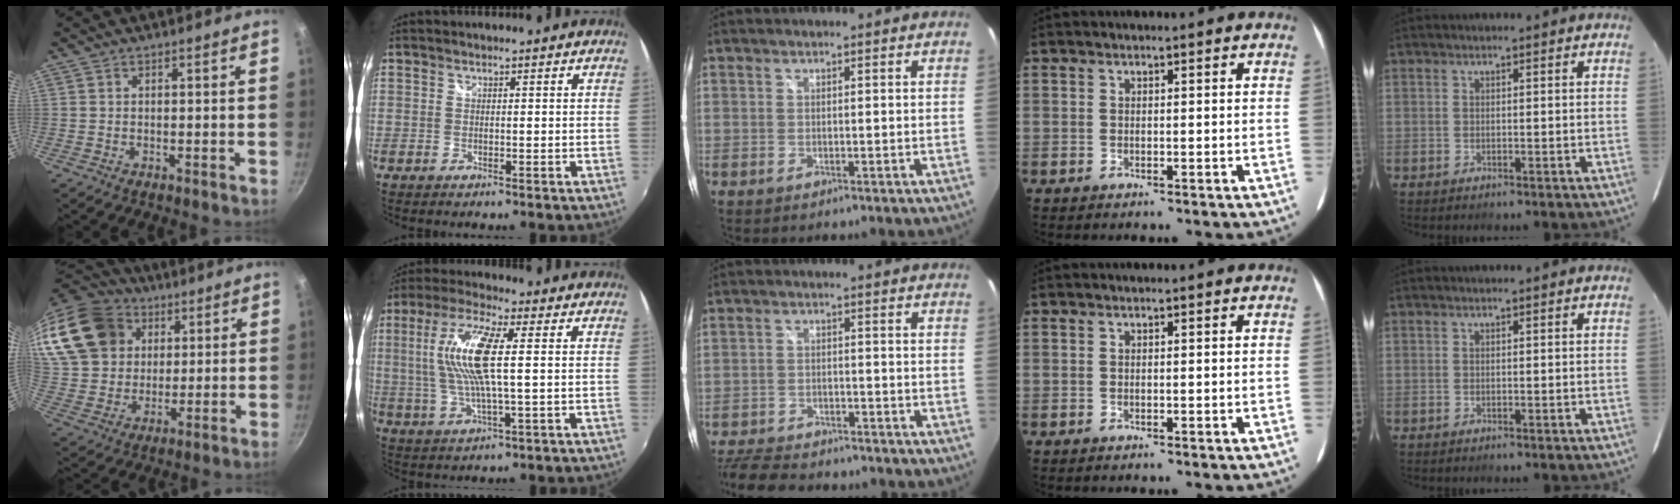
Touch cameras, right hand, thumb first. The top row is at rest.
{"thumb": {"total": 24.7, "force": [10.2, 19.1, 11.9], "torque": [-0.257, 0.020, 0.200]}, "index": {"total": 12.9, "force": [1.7, 2.4, 12.6], "torque": [-0.244, 0.006, 0.033]}, "middle": {"total": 13.0, "force": [-11.2, 4.1, 5.1], "torque": [-0.131, -0.016, -0.181]}}